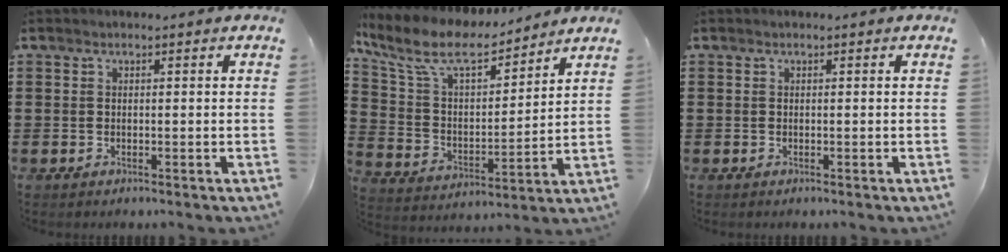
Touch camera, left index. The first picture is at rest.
{"total": 9.7, "force": [7.7, 3.0, 5.0], "torque": [-0.132, -0.041, 0.132]}
{"total": 0.0}